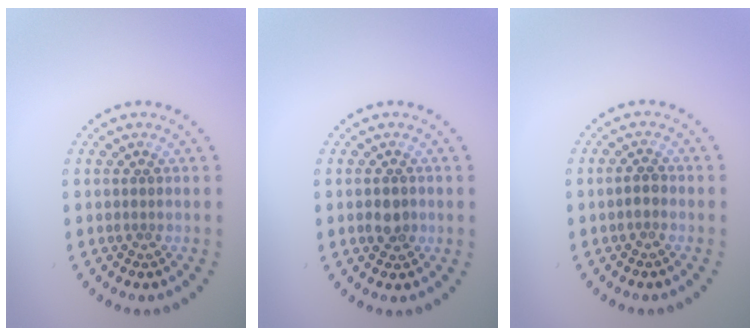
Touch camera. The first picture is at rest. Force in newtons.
{"total": 1.7, "press": 1.6, "slide": 0.3}
{"total": 1.0, "press": 1.0, "slide": 0.2}